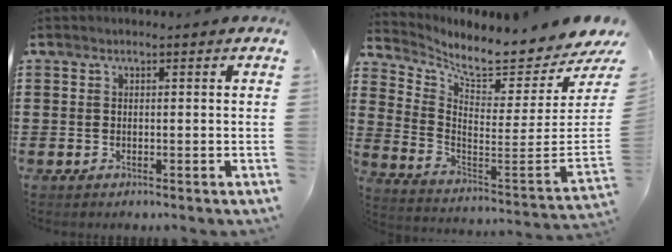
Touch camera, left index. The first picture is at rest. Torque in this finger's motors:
{"motor_torque": [0.00, -2.14, 0.34, 0.07]}